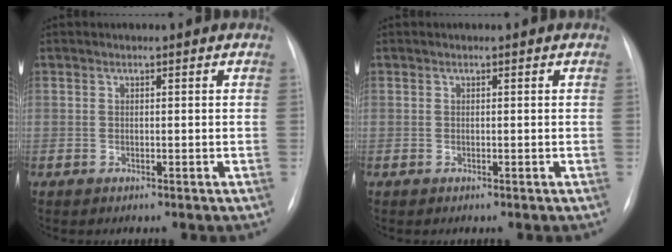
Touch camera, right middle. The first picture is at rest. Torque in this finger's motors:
{"motor_torque": [0.00, 0.00, 0.02, 0.01]}